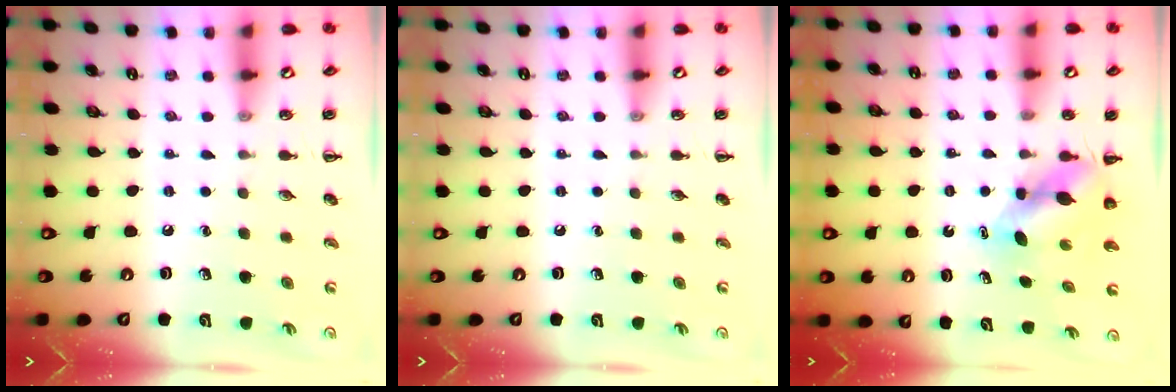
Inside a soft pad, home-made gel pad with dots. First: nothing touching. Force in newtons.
{"total": 0.0}
{"total": 5.6, "press": 5.6, "slide": 0.3}